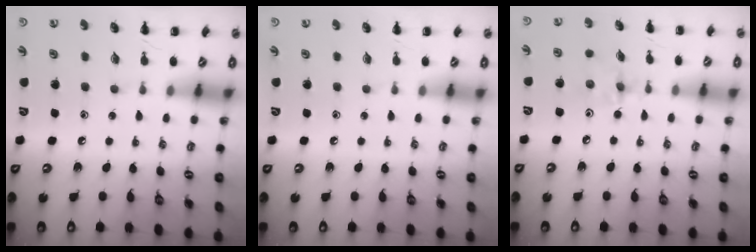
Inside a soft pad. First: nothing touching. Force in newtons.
{"total": 0.0}
{"total": 2.9, "press": 2.9, "slide": 0.5}